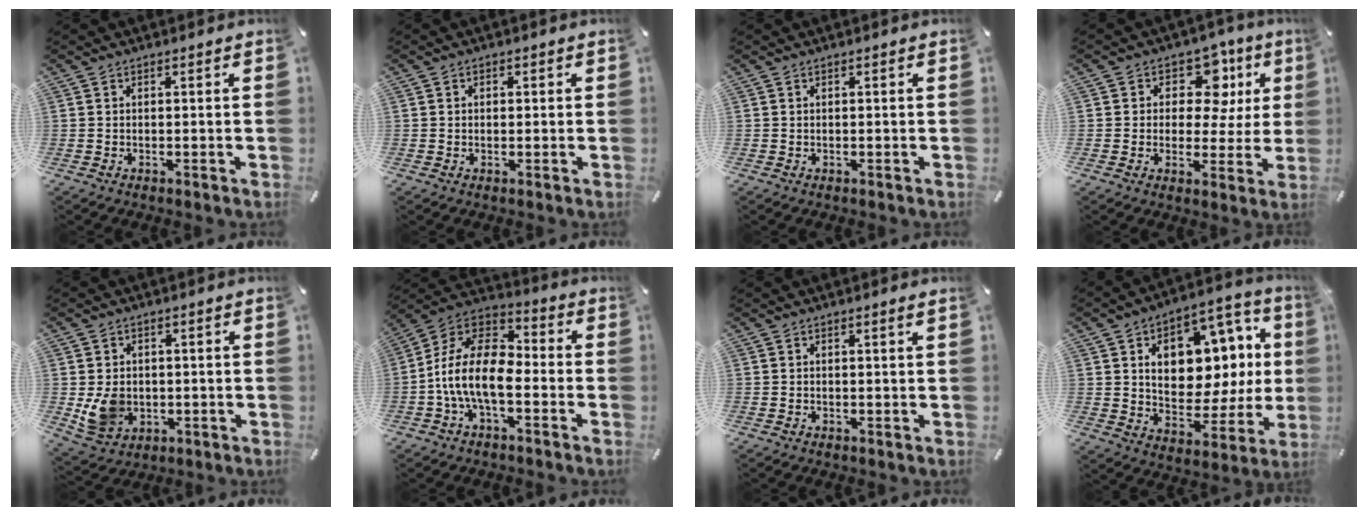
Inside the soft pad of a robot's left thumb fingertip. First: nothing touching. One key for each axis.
{"total": 1.2, "fx": 0.0, "fy": 1.1, "fz": 0.4, "tx": 0.000, "ty": 0.002, "tz": -0.004}
{"total": 0.0}
{"total": 11.9, "fx": 4.9, "fy": 8.1, "fz": 7.3, "tx": -0.100, "ty": -0.028, "tz": 0.085}
{"total": 7.9, "fx": -0.5, "fy": 6.9, "fz": 3.7, "tx": -0.081, "ty": 0.002, "tz": -0.009}
{"total": 13.6, "fx": -5.1, "fy": 7.1, "fz": 10.5, "tx": -0.223, "ty": 0.009, "tz": -0.095}
{"total": 0.6, "fx": 0.1, "fy": 0.1, "fz": 0.6, "tx": -0.010, "ty": 0.000, "tz": 0.002}
{"total": 17.0, "fx": 4.8, "fy": 11.2, "fz": 11.8, "tx": -0.158, "ty": -0.033, "tz": 0.082}